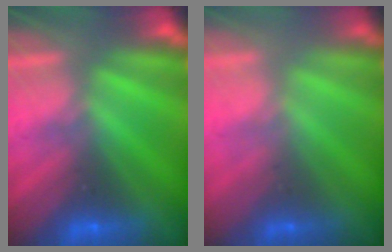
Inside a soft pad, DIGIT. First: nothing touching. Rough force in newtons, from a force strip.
{"total": 2.2}